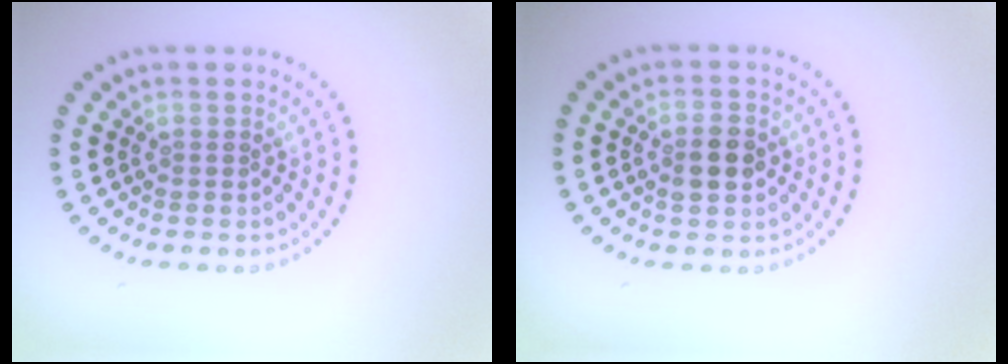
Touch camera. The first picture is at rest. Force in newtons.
{"total": 2.9, "press": 2.9, "slide": 0.2}